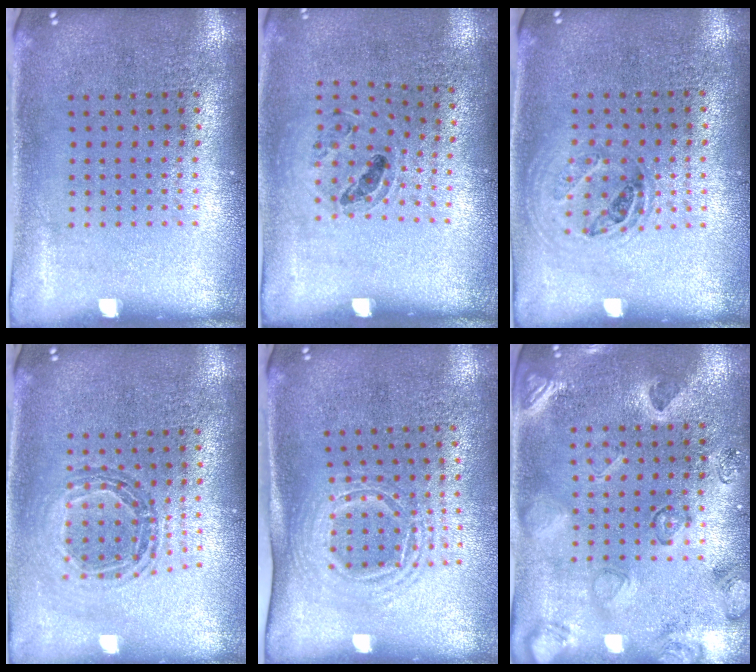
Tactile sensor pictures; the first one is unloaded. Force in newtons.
{"total": 0.9, "press": 0.8, "slide": 0.3}
{"total": 1.0, "press": 0.9, "slide": 0.4}
{"total": 0.9, "press": 0.9, "slide": 0.1}
{"total": 1.6, "press": 1.2, "slide": 1.0}
{"total": 2.3, "press": 2.0, "slide": 1.1}